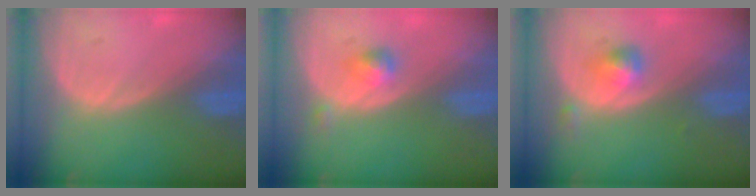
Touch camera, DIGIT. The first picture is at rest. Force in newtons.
{"total": 2.4, "press": 2.1, "slide": 1.1}
{"total": 2.8, "press": 2.7, "slide": 0.2}